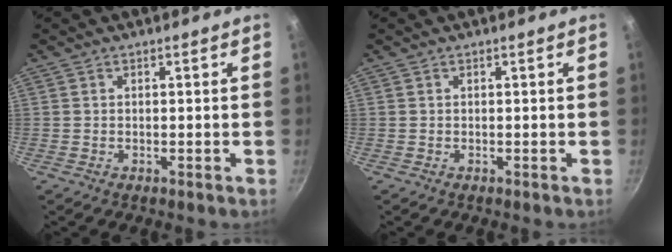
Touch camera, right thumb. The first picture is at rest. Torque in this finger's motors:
{"motor_torque": [0.00, 0.00, -0.01, 0.01, 0.00]}